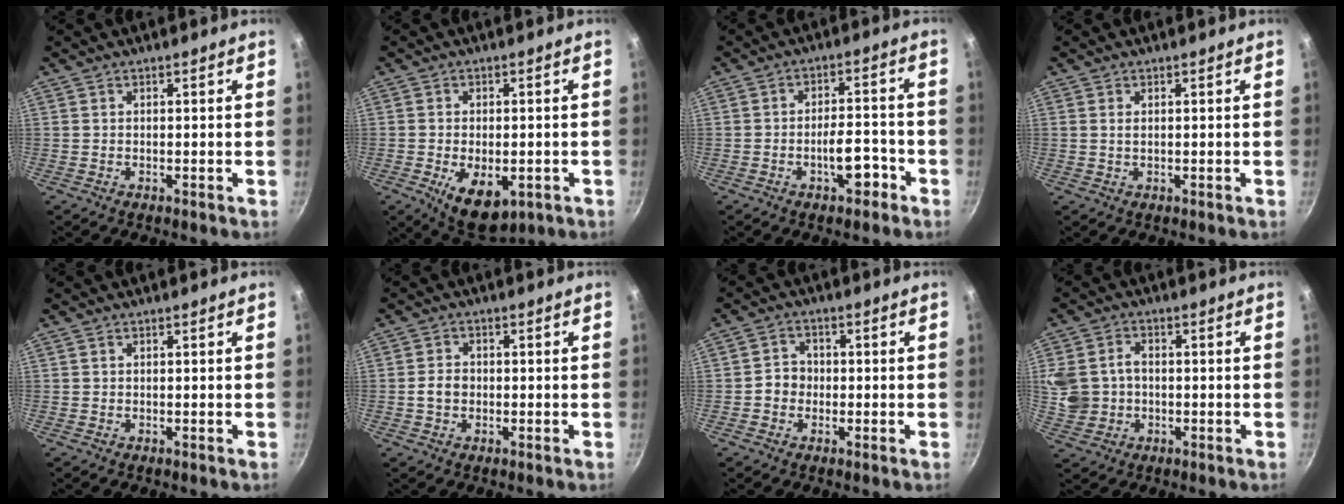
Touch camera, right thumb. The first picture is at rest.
{"total": 9.8, "force": [-3.0, 5.5, 7.6], "torque": [-0.097, -0.002, -0.031]}
{"total": 6.7, "force": [-3.4, 2.8, 5.0], "torque": [-0.056, 0.032, -0.048]}
{"total": 1.0, "force": [0.3, 0.5, 0.9], "torque": [-0.015, 0.000, 0.004]}
{"total": 0.0}
{"total": 3.3, "force": [-0.5, 2.6, 1.9], "torque": [-0.025, 0.011, -0.011]}
{"total": 3.9, "force": [-0.7, 3.5, 1.6], "torque": [-0.001, 0.015, -0.018]}
{"total": 9.7, "force": [0.3, 8.2, 5.2], "torque": [-0.107, 0.014, 0.009]}